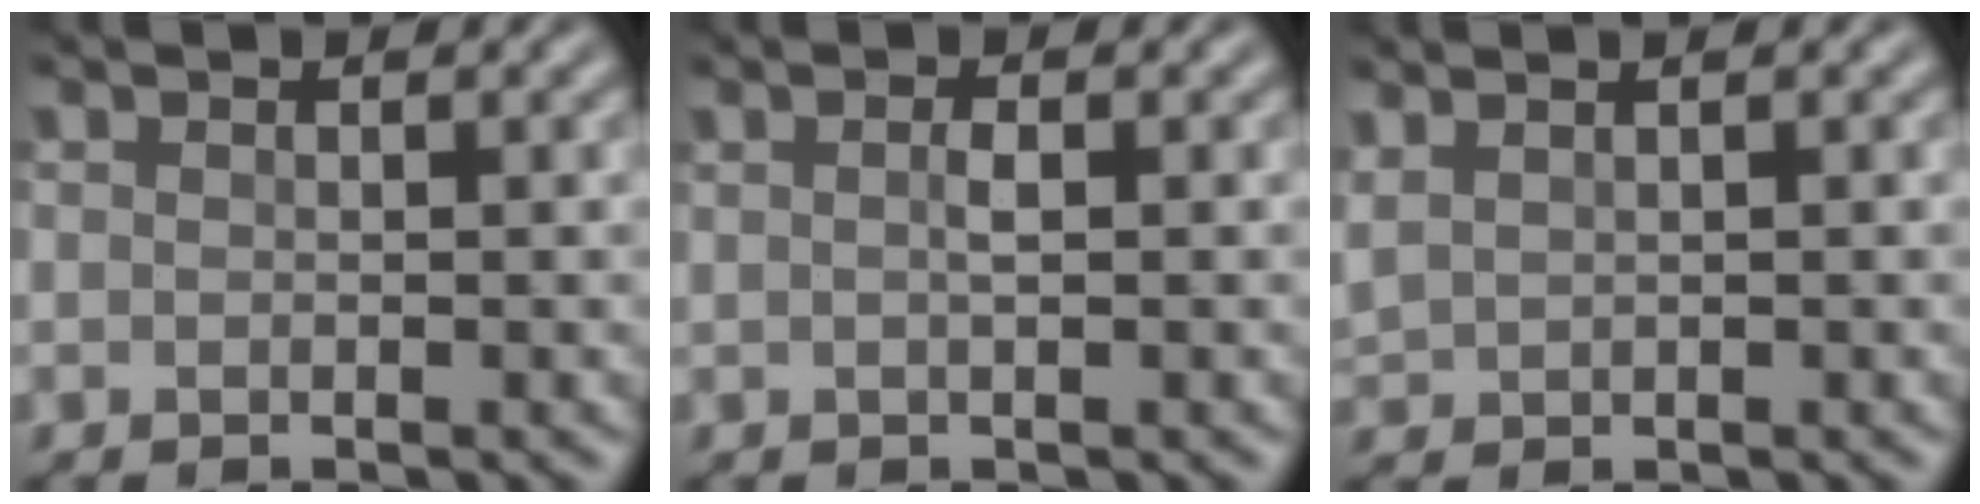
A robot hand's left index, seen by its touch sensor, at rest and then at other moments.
{"total": 1.0, "force": [0.0, 0.2, 1.0], "torque": [-0.024, 0.001, -0.001]}
{"total": 1.6, "force": [1.2, 0.6, 0.8], "torque": [-0.025, 0.007, 0.031]}